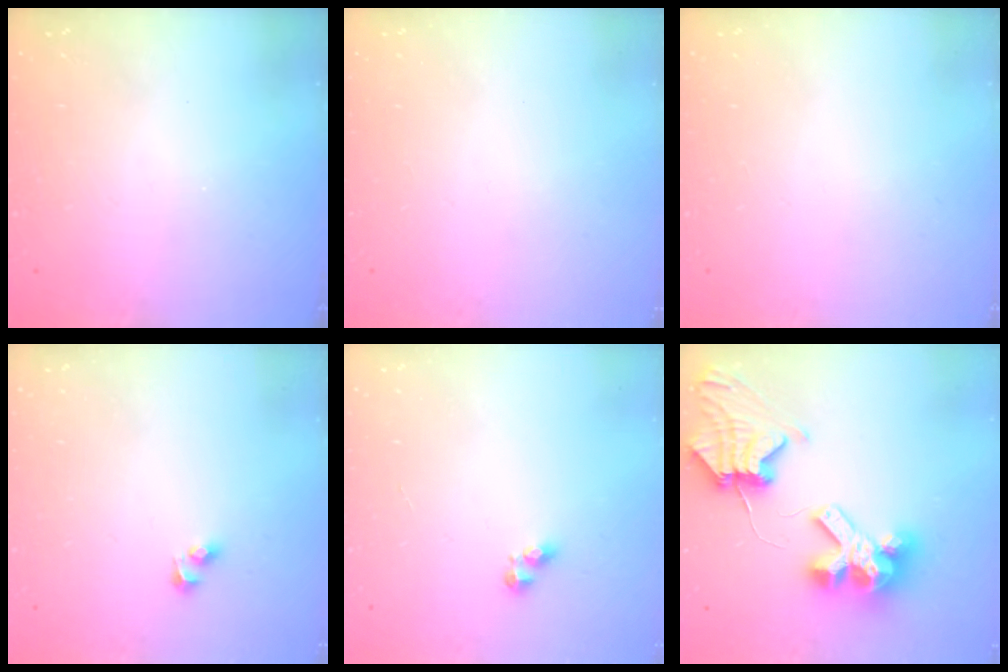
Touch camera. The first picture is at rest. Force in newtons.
{"total": 0.0}
{"total": 0.0}
{"total": 2.7, "press": 2.4, "slide": 1.1}
{"total": 3.2, "press": 3.2, "slide": 0.4}
{"total": 11.3, "press": 11.2, "slide": 1.5}